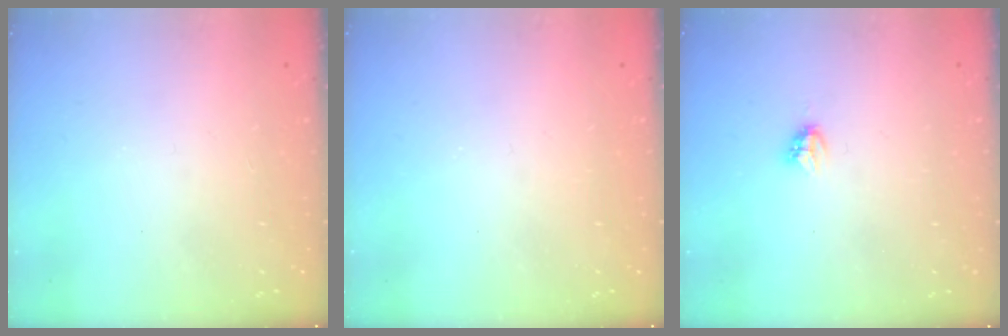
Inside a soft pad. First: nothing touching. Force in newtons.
{"total": 0.0}
{"total": 2.8, "press": 2.7, "slide": 0.4}